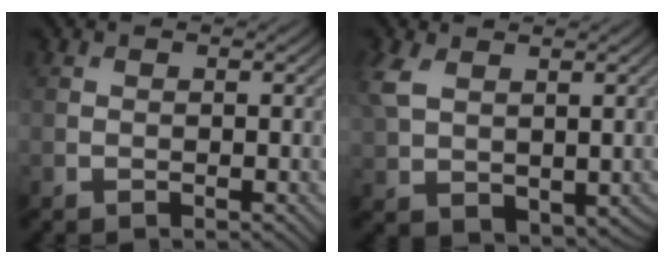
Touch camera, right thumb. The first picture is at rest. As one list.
[{"total": 7.2, "force": [1.9, 4.5, 5.2], "torque": [-0.156, -0.005, 0.047]}]